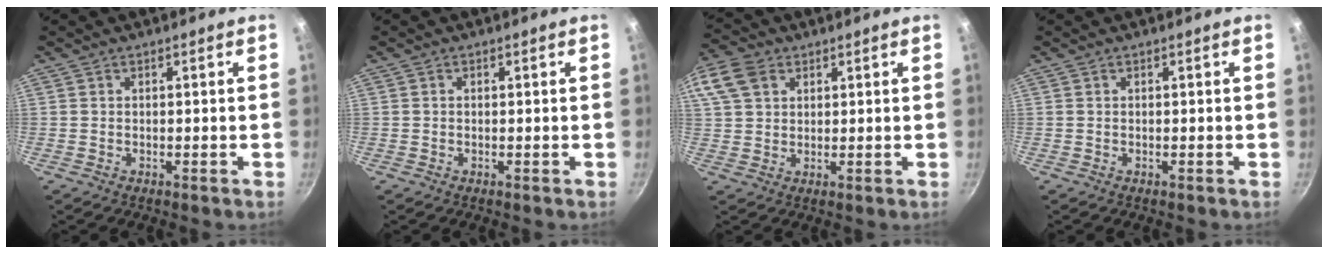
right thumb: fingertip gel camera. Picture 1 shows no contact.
{"total": 0.0}
{"total": 11.1, "force": [4.9, 8.0, 5.9], "torque": [-0.127, 0.015, 0.091]}
{"total": 0.0}